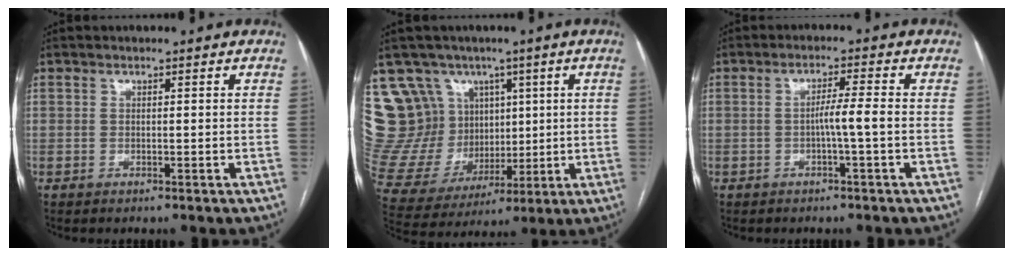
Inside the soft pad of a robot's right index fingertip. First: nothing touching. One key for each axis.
{"total": 19.4, "fx": 8.3, "fy": 16.1, "fz": 7.0, "tx": -0.172, "ty": 0.067, "tz": 0.188}
{"total": 3.5, "fx": -0.8, "fy": -0.6, "fz": 3.3, "tx": -0.055, "ty": 0.004, "tz": -0.013}